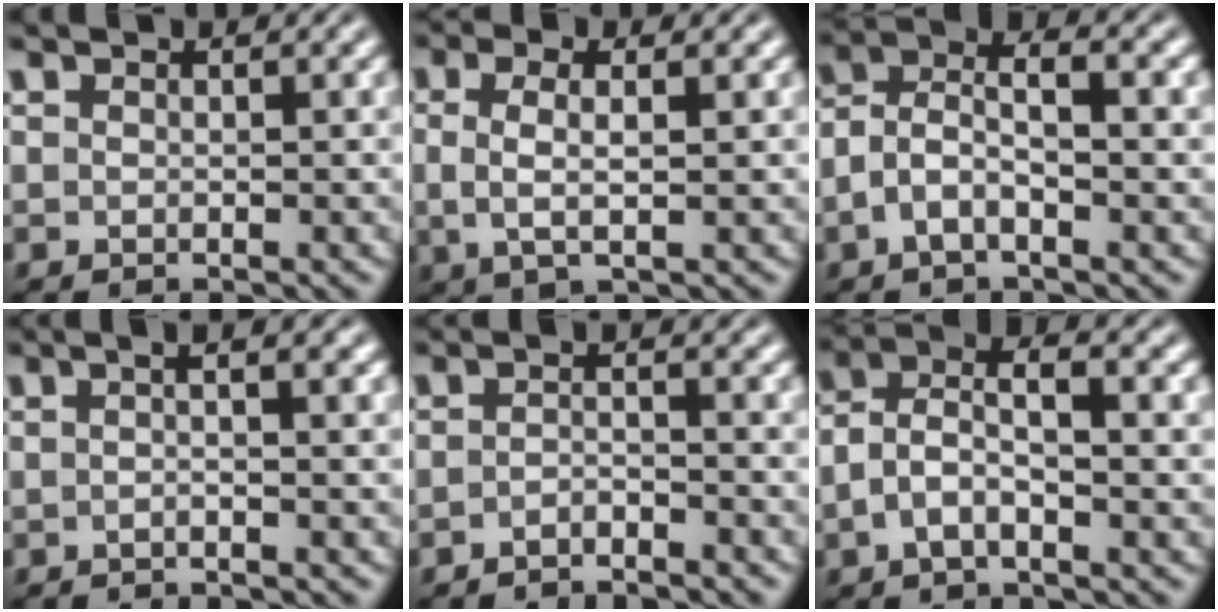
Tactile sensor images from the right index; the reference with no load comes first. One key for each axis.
{"total": 3.3, "fx": 0.4, "fy": 1.1, "fz": 3.1, "tx": -0.059, "ty": -0.002, "tz": 0.012}
{"total": 4.2, "fx": 0.0, "fy": 2.4, "fz": 3.5, "tx": -0.071, "ty": -0.012, "tz": 0.001}
{"total": 2.5, "fx": -0.5, "fy": -0.8, "fz": 2.3, "tx": -0.027, "ty": 0.013, "tz": -0.014}
{"total": 2.5, "fx": -2.2, "fy": -0.6, "fz": 1.0, "tx": -0.010, "ty": -0.006, "tz": -0.036}
{"total": 4.2, "fx": 0.5, "fy": 2.1, "fz": 3.6, "tx": -0.070, "ty": -0.011, "tz": 0.010}